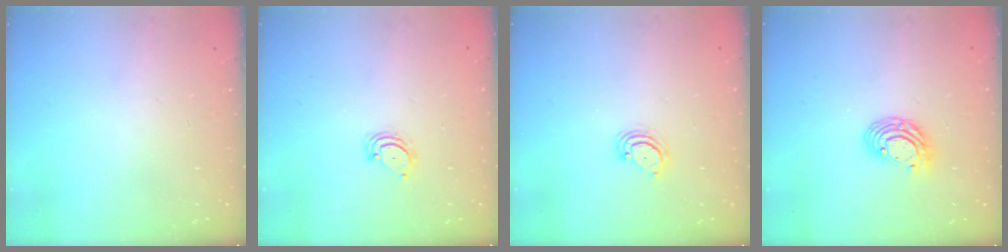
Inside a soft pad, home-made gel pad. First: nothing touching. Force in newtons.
{"total": 2.3, "press": 2.3, "slide": 0.2}
{"total": 4.2, "press": 4.1, "slide": 0.3}
{"total": 8.0, "press": 8.0, "slide": 0.4}